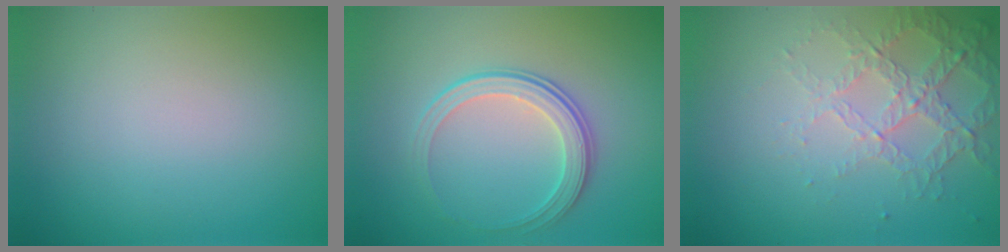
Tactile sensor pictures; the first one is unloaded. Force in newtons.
{"total": 3.3, "press": 2.8, "slide": 1.8}
{"total": 4.3, "press": 2.9, "slide": 3.1}